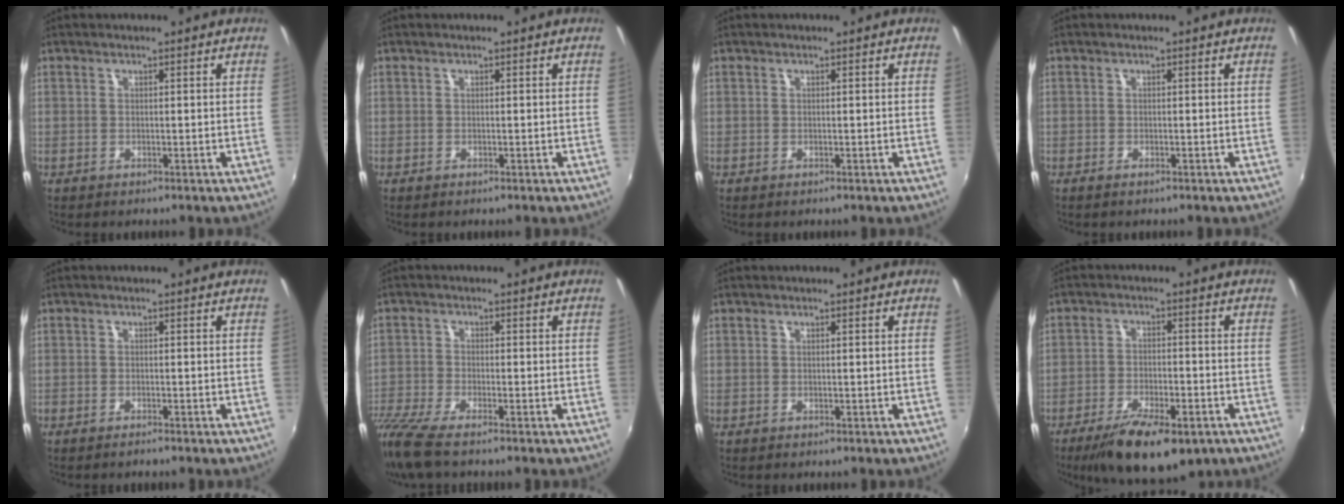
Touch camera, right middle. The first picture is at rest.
{"total": 0.0}
{"total": 0.0}
{"total": 0.7, "force": [-0.5, 0.2, 0.3], "torque": [-0.009, -0.003, -0.009]}
{"total": 0.8, "force": [-0.8, 0.0, 0.2], "torque": [-0.006, -0.005, -0.018]}
{"total": 8.3, "force": [-6.7, 1.4, 4.7], "torque": [-0.124, -0.036, -0.129]}
{"total": 0.0}
{"total": 14.0, "force": [-9.1, 4.8, 9.5], "torque": [-0.184, -0.030, -0.144]}